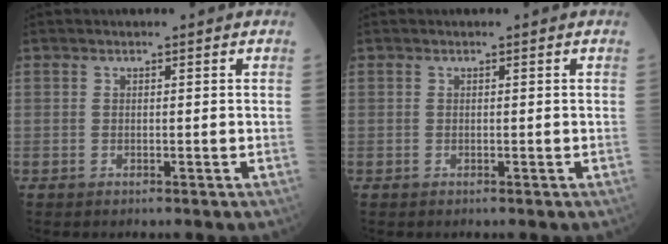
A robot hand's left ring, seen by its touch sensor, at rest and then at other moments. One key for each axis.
{"total": 0.0}